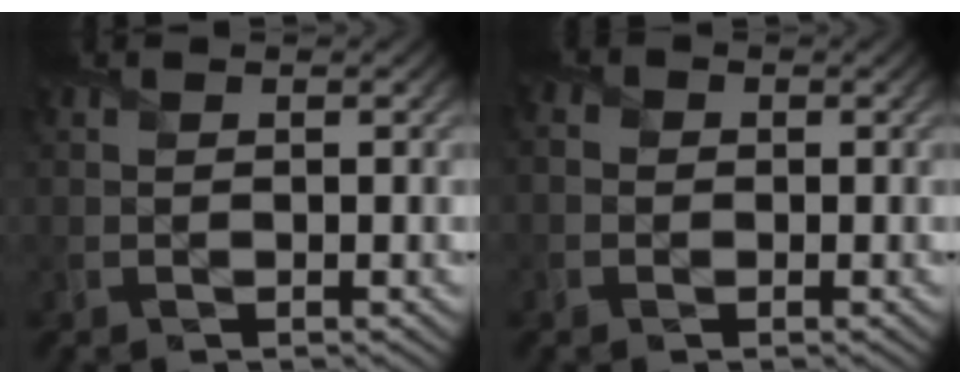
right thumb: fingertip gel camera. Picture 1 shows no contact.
{"total": 1.8, "force": [-0.2, 1.7, 0.7], "torque": [-0.017, 0.003, -0.011]}